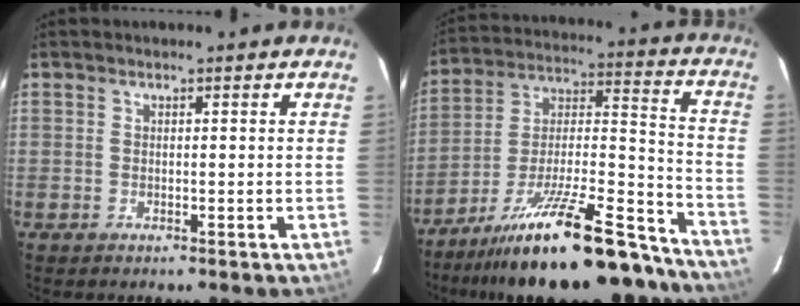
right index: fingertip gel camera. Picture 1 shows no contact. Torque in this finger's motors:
{"motor_torque": [1.55, -0.59, 1.06, 0.21]}